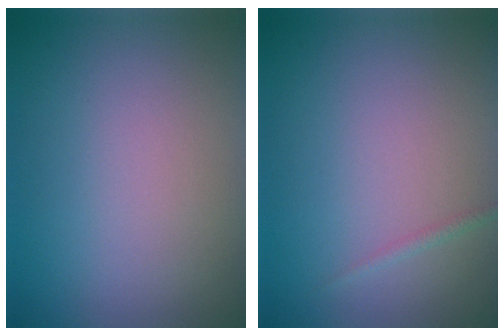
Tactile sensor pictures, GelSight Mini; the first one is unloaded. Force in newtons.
{"total": 0.6, "press": 0.6, "slide": 0.1}